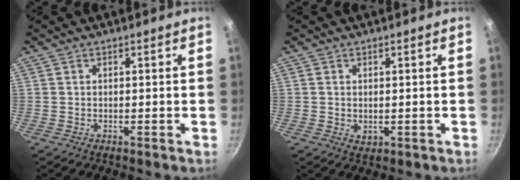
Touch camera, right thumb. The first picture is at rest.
{"total": 1.8, "force": [0.1, 1.3, 1.3], "torque": [-0.019, -0.003, 0.003]}